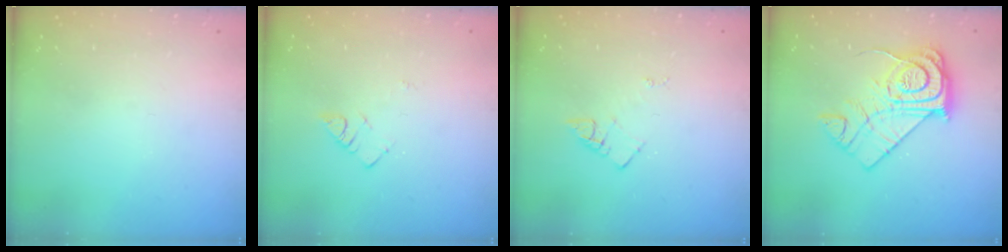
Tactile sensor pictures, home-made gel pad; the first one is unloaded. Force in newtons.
{"total": 2.9, "press": 2.9, "slide": 0.5}
{"total": 5.1, "press": 5.1, "slide": 0.8}
{"total": 16.2, "press": 16.1, "slide": 1.5}